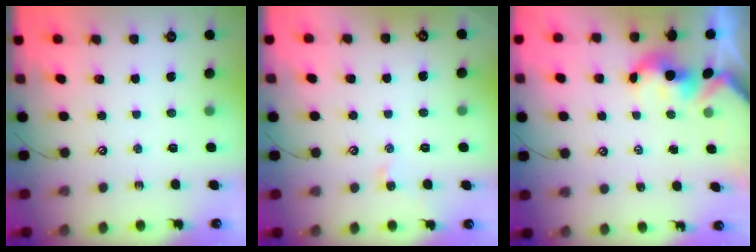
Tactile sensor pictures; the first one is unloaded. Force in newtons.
{"total": 0.5, "press": 0.4, "slide": 0.4}
{"total": 1.5, "press": 1.5, "slide": 0.2}